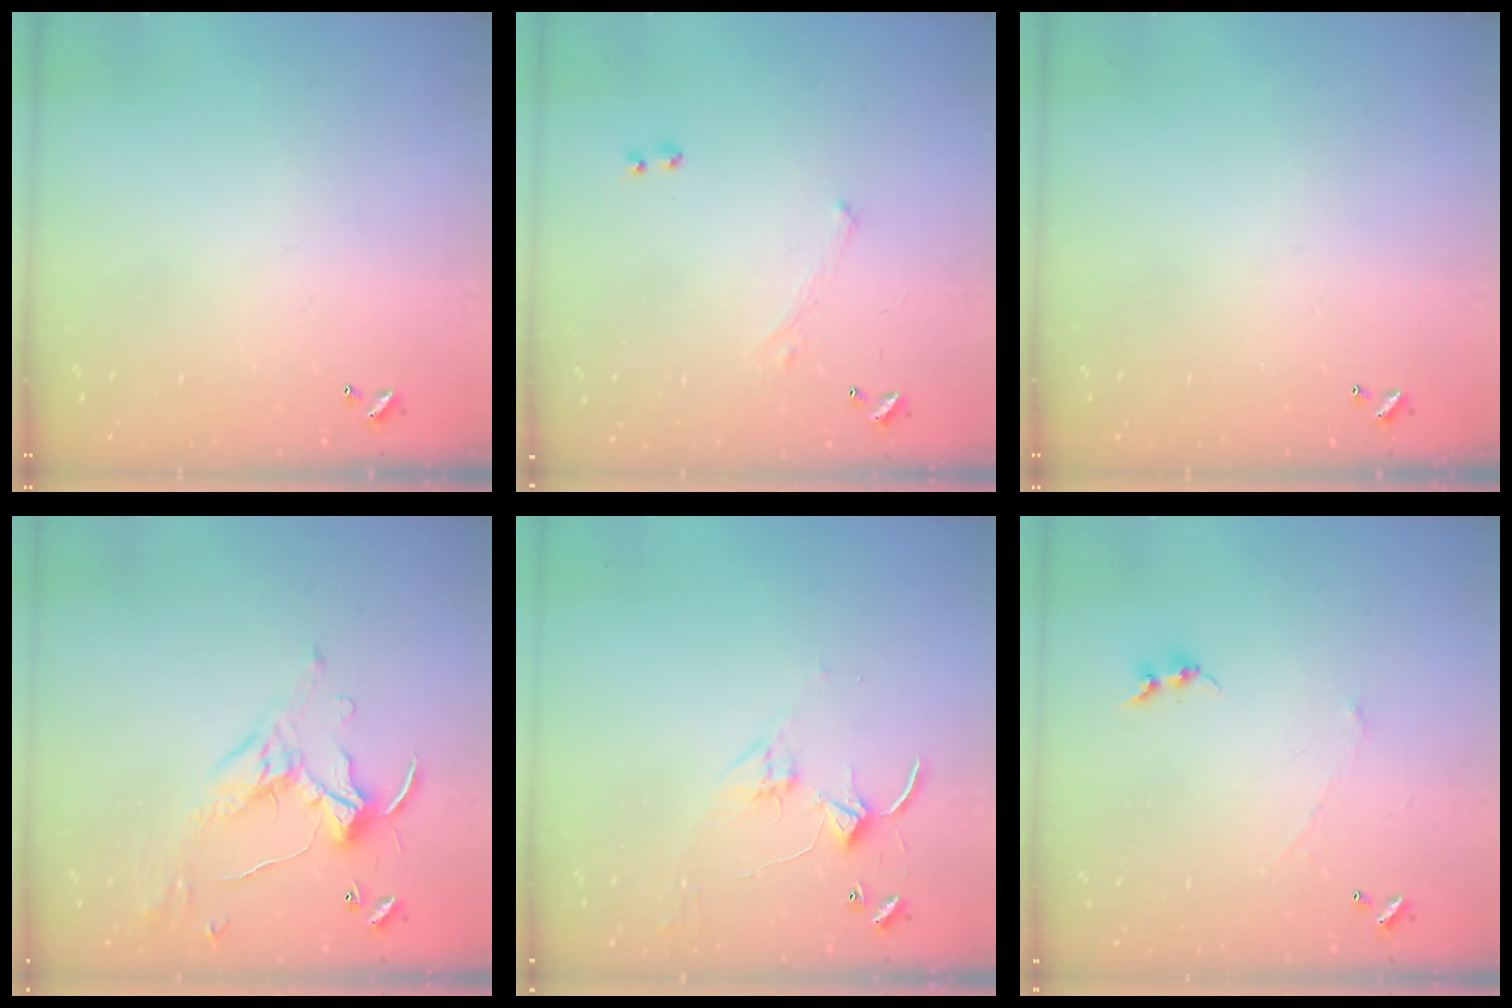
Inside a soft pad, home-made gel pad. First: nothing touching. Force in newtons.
{"total": 1.6, "press": 1.5, "slide": 0.6}
{"total": 0.0}
{"total": 1.7, "press": 1.5, "slide": 0.8}
{"total": 2.8, "press": 2.8, "slide": 0.4}
{"total": 0.0}